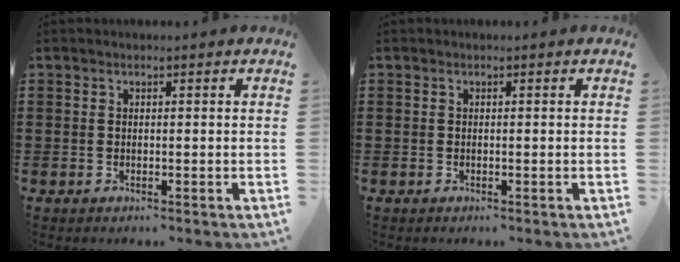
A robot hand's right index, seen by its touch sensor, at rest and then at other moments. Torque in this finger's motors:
{"motor_torque": [1.03, 0.33, 0.00, 0.00]}